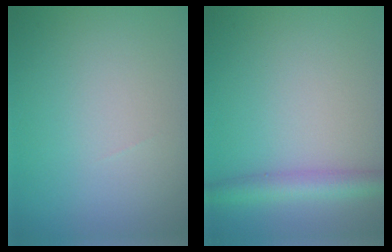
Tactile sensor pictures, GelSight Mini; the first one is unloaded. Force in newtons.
{"total": 3.1, "press": 3.1, "slide": 0.1}